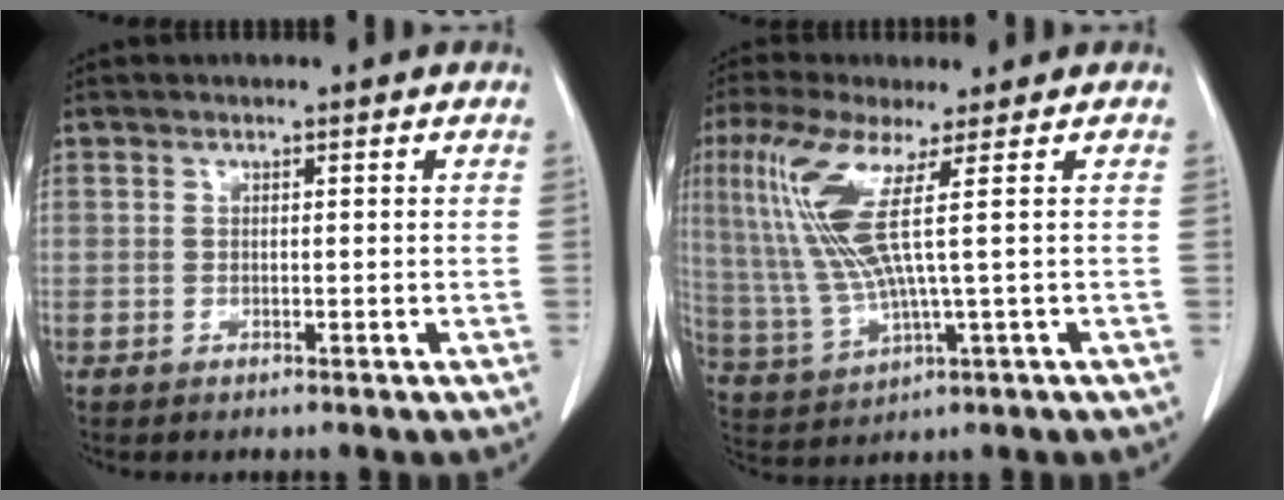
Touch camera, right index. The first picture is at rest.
{"total": 9.9, "force": [2.7, -0.1, 9.6], "torque": [-0.231, 0.003, 0.057]}